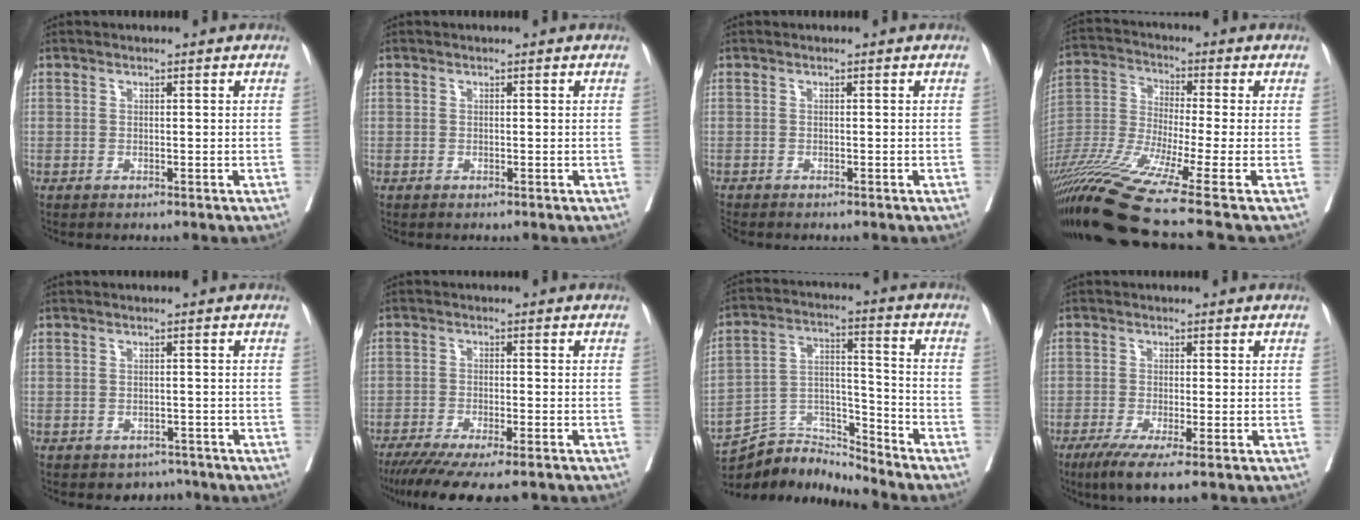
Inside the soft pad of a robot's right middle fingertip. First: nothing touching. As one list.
[{"total": 0.0}, {"total": 1.0, "force": [-1.0, 0.3, 0.1], "torque": [-0.007, -0.005, -0.021]}, {"total": 17.5, "force": [-12.2, -2.2, 12.3], "torque": [-0.268, -0.035, -0.227]}, {"total": 2.8, "force": [-2.2, 1.7, 0.1], "torque": [0.001, 0.010, -0.028]}, {"total": 13.6, "force": [-11.1, 1.6, 7.6], "torque": [-0.115, -0.029, -0.168]}, {"total": 9.8, "force": [-9.8, -0.1, -0.1], "torque": [0.007, 0.041, -0.184]}, {"total": 6.1, "force": [-3.7, 0.2, 4.8], "torque": [-0.076, -0.016, -0.062]}]